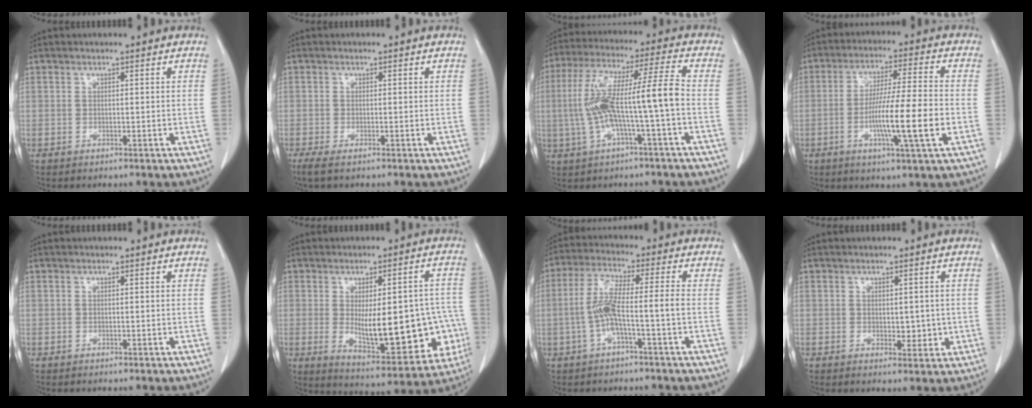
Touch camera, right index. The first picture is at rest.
{"total": 2.0, "force": [-1.2, 0.4, 1.5], "torque": [-0.033, -0.006, -0.024]}
{"total": 12.2, "force": [-1.8, 0.0, 12.1], "torque": [-0.241, 0.035, -0.032]}
{"total": 11.8, "force": [-3.0, -0.3, 11.4], "torque": [-0.202, -0.008, -0.056]}
{"total": 0.0}
{"total": 18.1, "force": [-2.5, 6.6, 16.6], "torque": [-0.196, 0.013, -0.002]}
{"total": 7.1, "force": [-1.7, 0.0, 6.9], "torque": [-0.145, 0.018, -0.031]}
{"total": 2.8, "force": [0.0, 1.7, 2.3], "torque": [-0.023, -0.003, 0.010]}